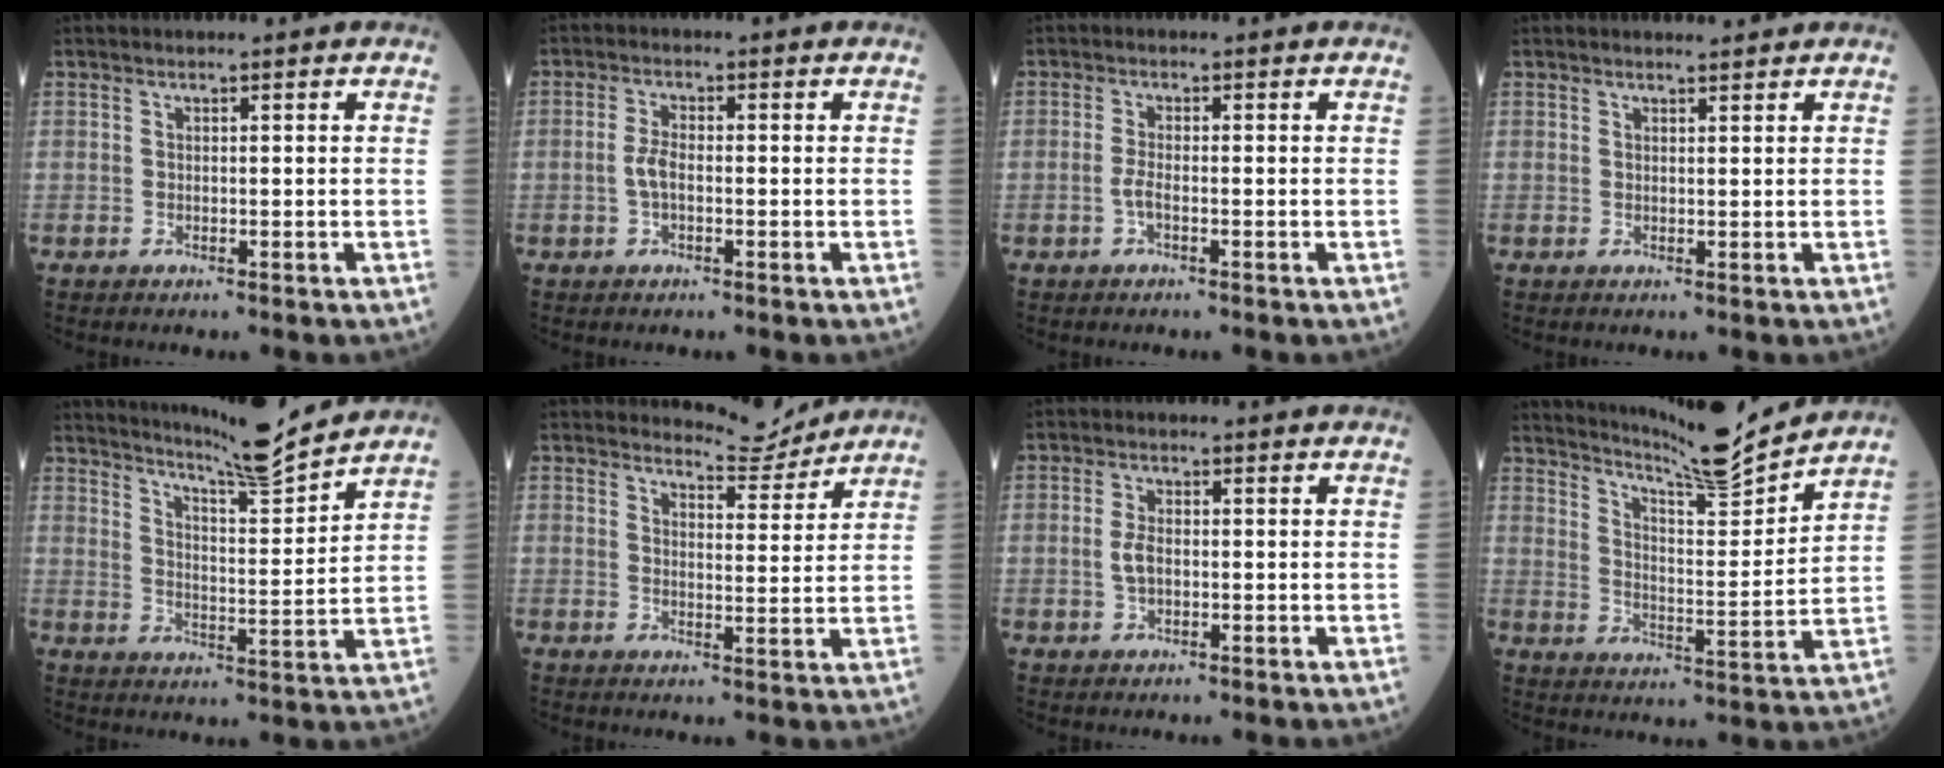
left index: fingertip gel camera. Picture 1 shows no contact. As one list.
[{"total": 2.8, "force": [-0.7, 1.1, 2.4], "torque": [-0.056, 0.004, -0.015]}, {"total": 1.7, "force": [-0.8, 0.2, 1.4], "torque": [-0.030, 0.001, -0.019]}, {"total": 1.1, "force": [1.1, 0.0, 0.1], "torque": [-0.007, -0.005, 0.020]}, {"total": 11.3, "force": [10.8, -1.4, 3.3], "torque": [-0.062, -0.019, 0.165]}, {"total": 4.5, "force": [4.4, 0.3, -0.7], "torque": [-0.001, -0.016, 0.063]}, {"total": 2.6, "force": [-0.4, 1.3, 2.2], "torque": [-0.050, 0.003, -0.010]}, {"total": 12.9, "force": [12.3, -1.6, 3.3], "torque": [-0.062, -0.028, 0.192]}]